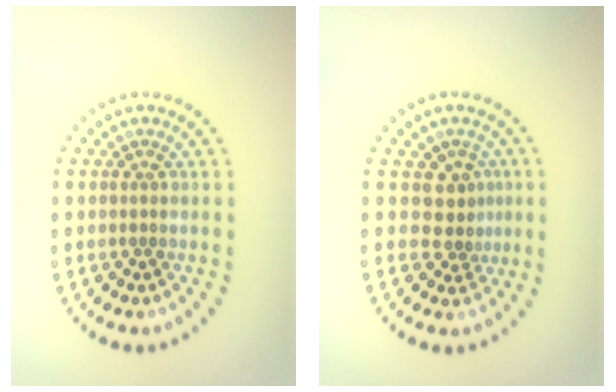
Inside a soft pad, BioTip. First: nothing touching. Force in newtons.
{"total": 2.4, "press": 1.7, "slide": 1.7}